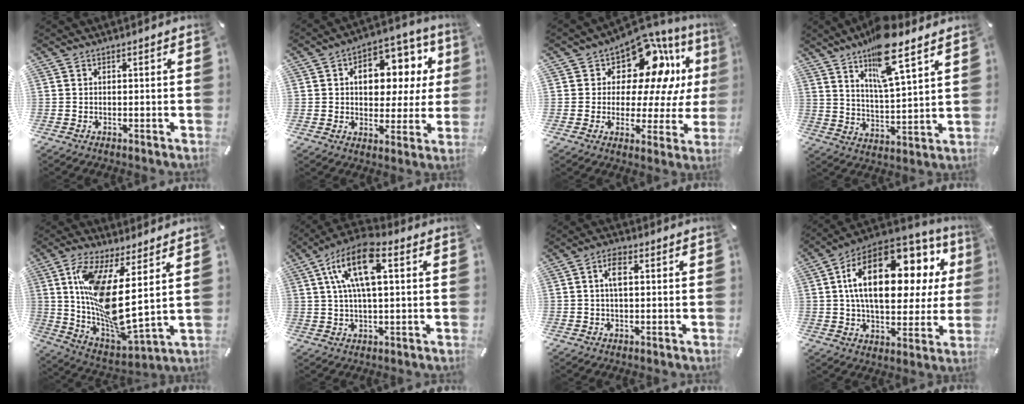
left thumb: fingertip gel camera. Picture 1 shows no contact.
{"total": 13.3, "force": [3.7, 8.9, 9.2], "torque": [-0.121, -0.019, 0.060]}
{"total": 14.5, "force": [7.5, 9.0, 8.6], "torque": [-0.125, -0.057, 0.134]}
{"total": 14.0, "force": [10.0, 3.6, 9.2], "torque": [-0.156, -0.044, 0.166]}
{"total": 15.3, "force": [5.0, 4.2, 13.8], "torque": [-0.293, -0.064, 0.080]}
{"total": 13.6, "force": [4.6, 5.7, 11.5], "torque": [-0.232, 0.005, 0.081]}
{"total": 4.6, "force": [1.0, 2.4, 3.8], "torque": [-0.064, 0.004, 0.012]}
{"total": 24.4, "force": [8.2, 12.8, 19.0], "torque": [-0.334, -0.042, 0.134]}